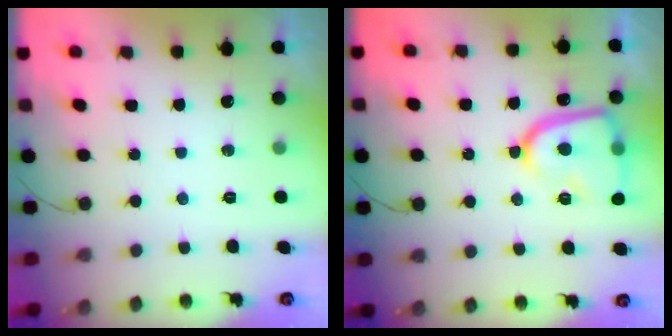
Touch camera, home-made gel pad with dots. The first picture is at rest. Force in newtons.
{"total": 15.8, "press": 15.7, "slide": 1.3}